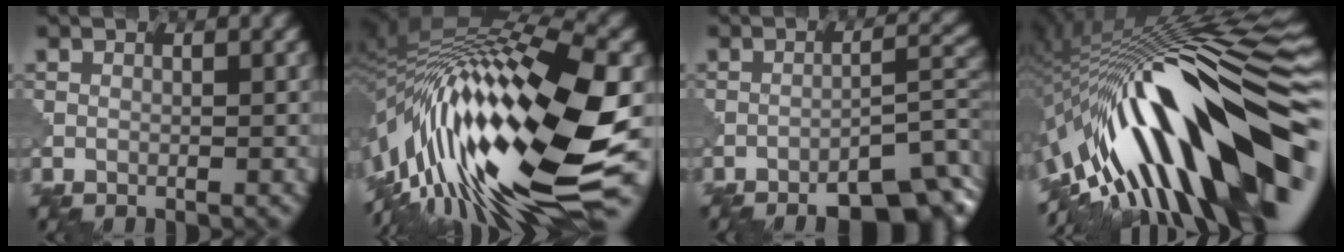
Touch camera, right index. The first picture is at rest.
{"total": 18.2, "force": [-3.5, 5.5, 17.0], "torque": [-0.306, 0.018, -0.082]}
{"total": 9.4, "force": [-6.9, 2.7, 5.8], "torque": [-0.075, 0.009, -0.086]}
{"total": 17.2, "force": [-3.6, 5.4, 15.9], "torque": [-0.236, 0.050, -0.078]}